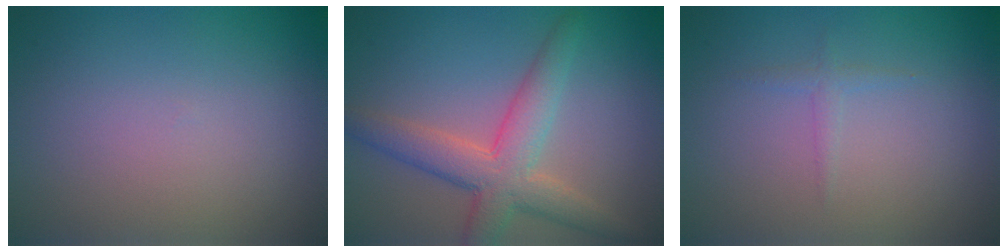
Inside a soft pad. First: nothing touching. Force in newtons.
{"total": 5.5, "press": 5.5, "slide": 0.2}
{"total": 0.9, "press": 0.9, "slide": 0.0}